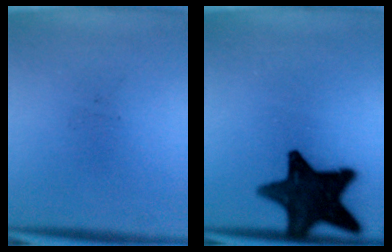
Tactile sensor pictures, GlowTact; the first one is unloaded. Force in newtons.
{"total": 15.8}